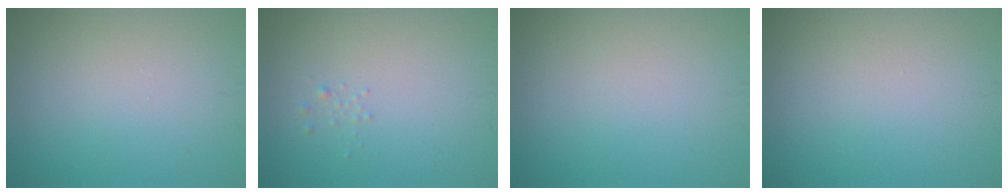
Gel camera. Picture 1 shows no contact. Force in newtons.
{"total": 0.7, "press": 0.7, "slide": 0.1}
{"total": 0.0}
{"total": 0.0}